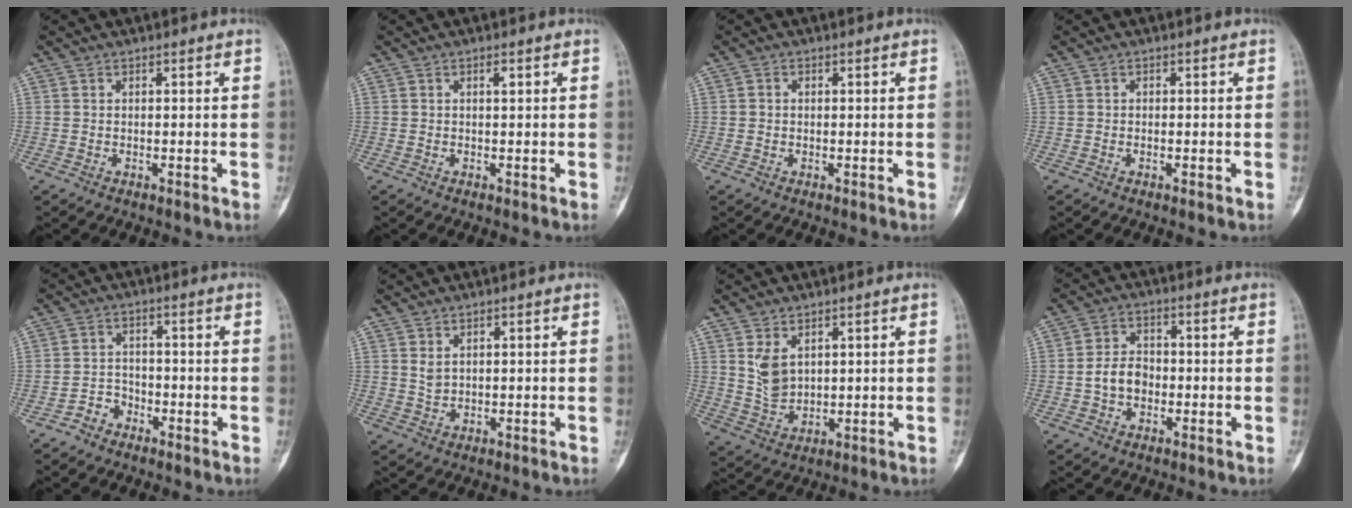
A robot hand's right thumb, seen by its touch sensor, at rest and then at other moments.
{"total": 0.9, "force": [0.3, 0.3, 0.8], "torque": [-0.009, 0.002, 0.003]}
{"total": 0.7, "force": [0.0, 0.6, 0.3], "torque": [0.001, 0.002, -0.003]}
{"total": 0.6, "force": [-0.3, 0.2, 0.4], "torque": [-0.008, 0.005, -0.004]}
{"total": 3.4, "force": [-2.3, 2.5, 0.5], "torque": [0.003, 0.021, -0.048]}
{"total": 1.8, "force": [0.8, 1.1, 1.3], "torque": [-0.022, -0.004, 0.021]}
{"total": 5.6, "force": [2.1, 3.6, 3.8], "torque": [-0.061, -0.016, 0.052]}
{"total": 5.7, "force": [-1.1, 4.3, 3.6], "torque": [-0.053, 0.020, -0.027]}